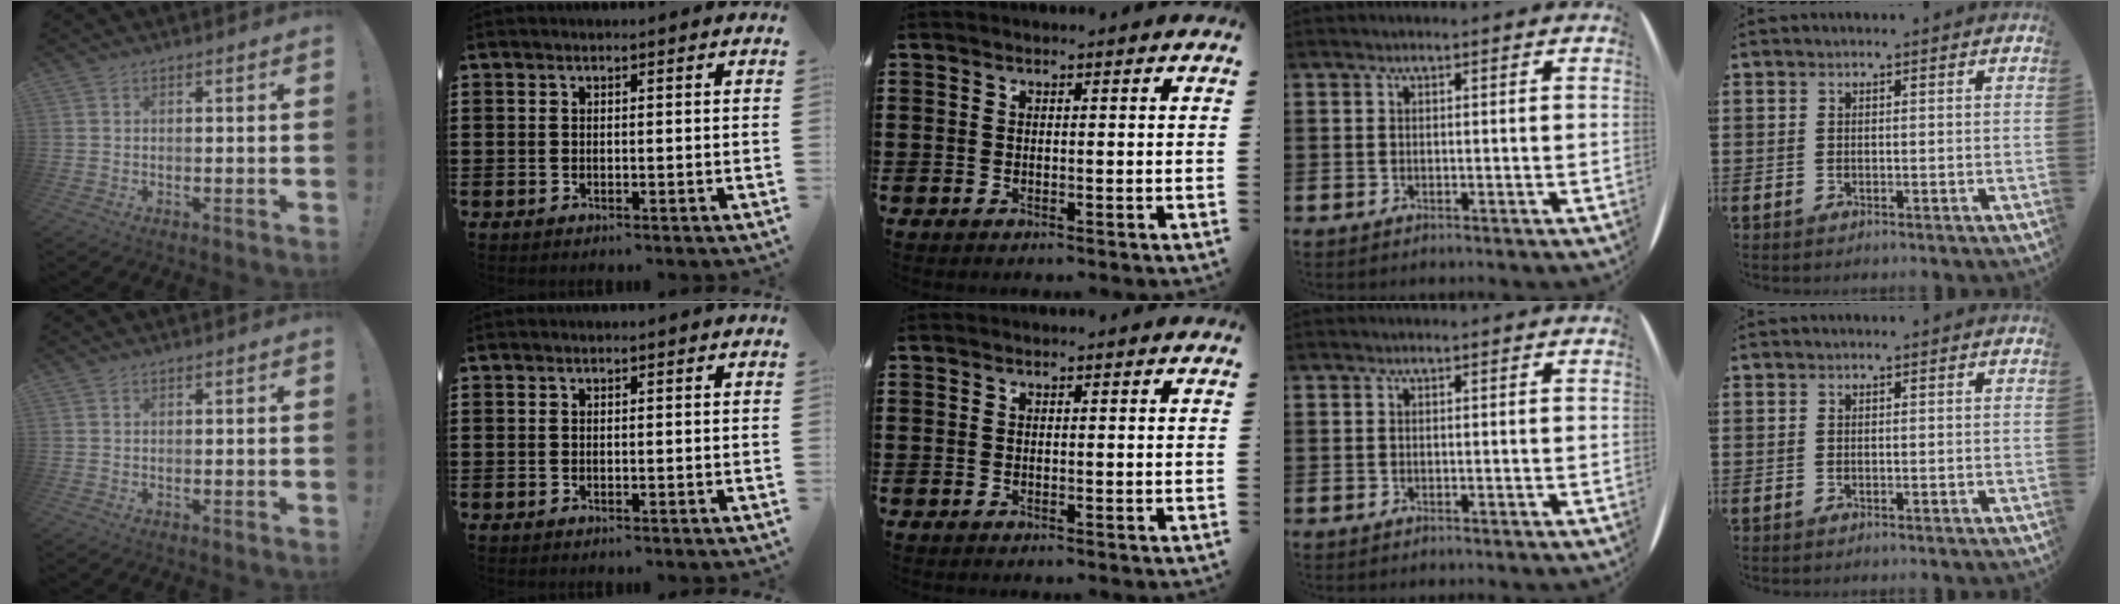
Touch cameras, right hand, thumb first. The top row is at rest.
{}